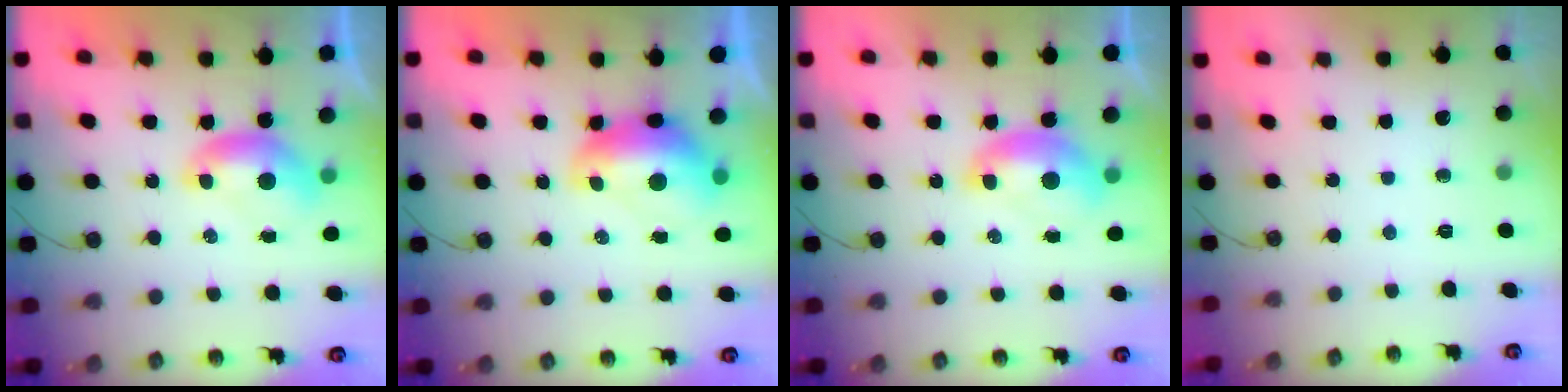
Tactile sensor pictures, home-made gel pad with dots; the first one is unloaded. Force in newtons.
{"total": 3.0, "press": 2.9, "slide": 0.9}
{"total": 2.0, "press": 2.0, "slide": 0.5}
{"total": 0.0}